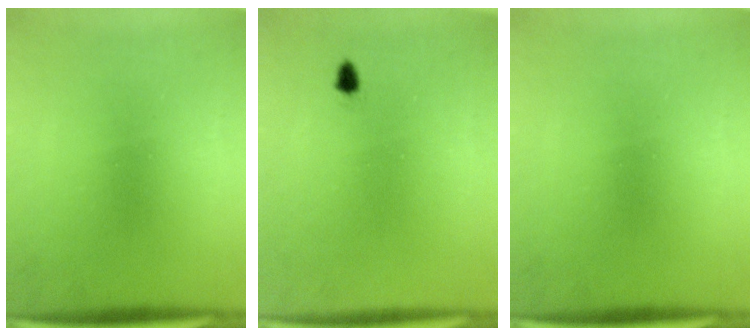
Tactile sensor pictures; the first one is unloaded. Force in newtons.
{"total": 1.1}
{"total": 0.0}